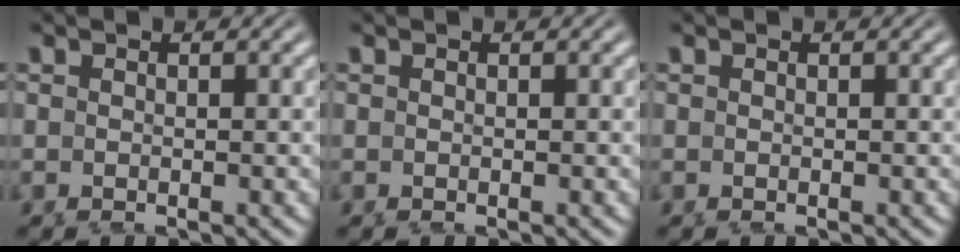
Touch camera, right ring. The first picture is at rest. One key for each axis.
{"total": 0.0}
{"total": 0.0}